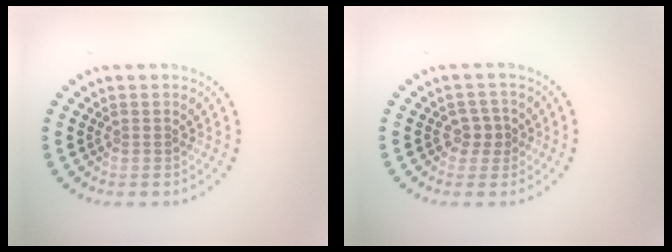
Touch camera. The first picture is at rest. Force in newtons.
{"total": 1.9, "press": 1.7, "slide": 0.7}